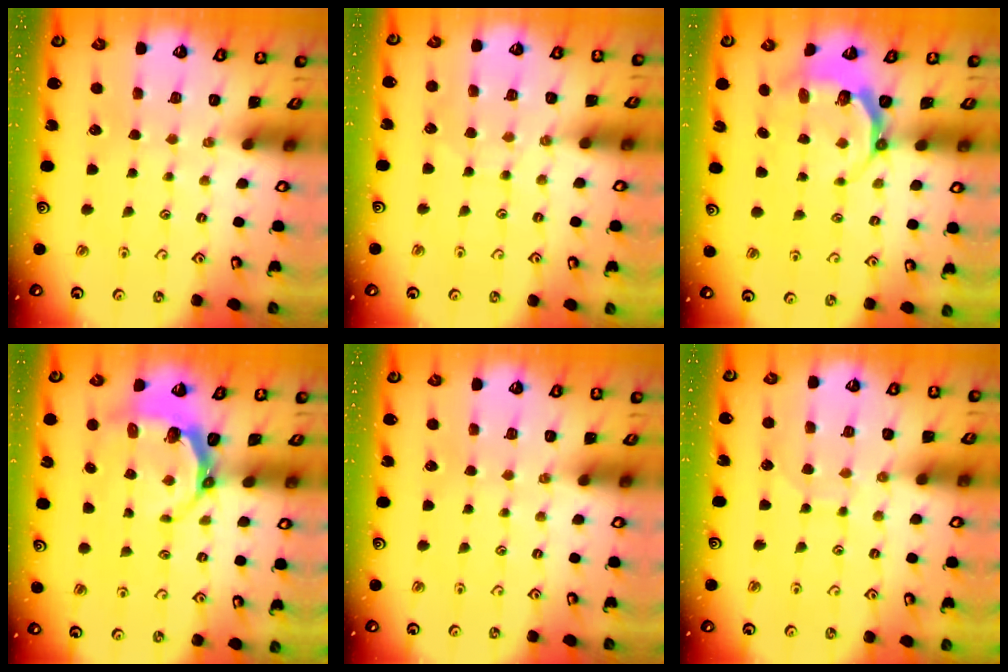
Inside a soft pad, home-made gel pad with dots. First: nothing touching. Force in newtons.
{"total": 5.5, "press": 5.5, "slide": 0.6}
{"total": 6.2, "press": 5.3, "slide": 3.3}
{"total": 5.5, "press": 4.4, "slide": 3.3}
{"total": 0.0}
{"total": 5.7, "press": 5.7, "slide": 0.6}